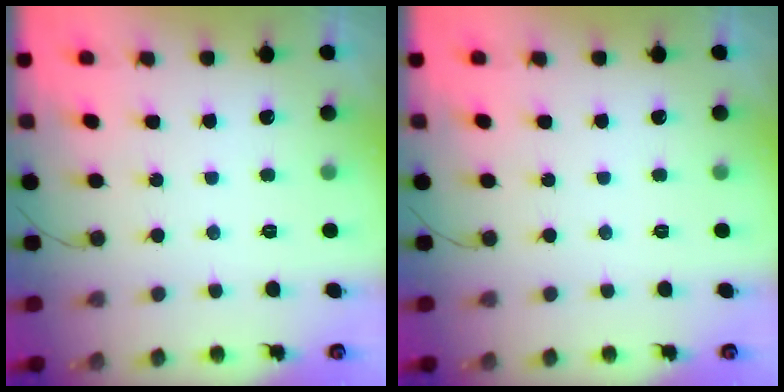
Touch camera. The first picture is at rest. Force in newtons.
{"total": 0.0}